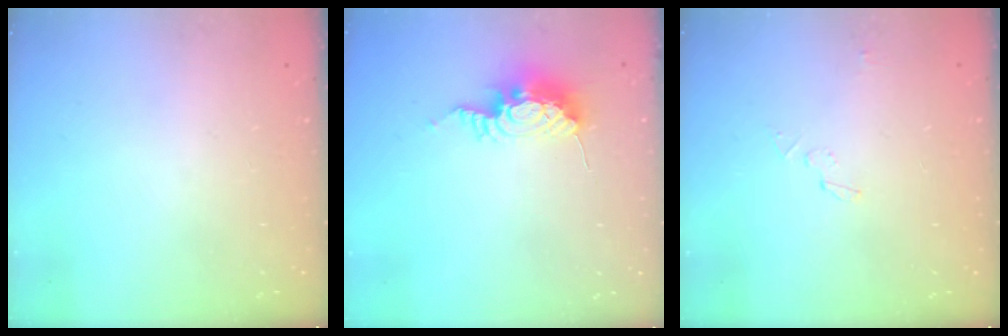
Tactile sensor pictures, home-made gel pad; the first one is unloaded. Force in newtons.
{"total": 10.5, "press": 10.5, "slide": 0.2}
{"total": 2.9, "press": 2.9, "slide": 0.3}